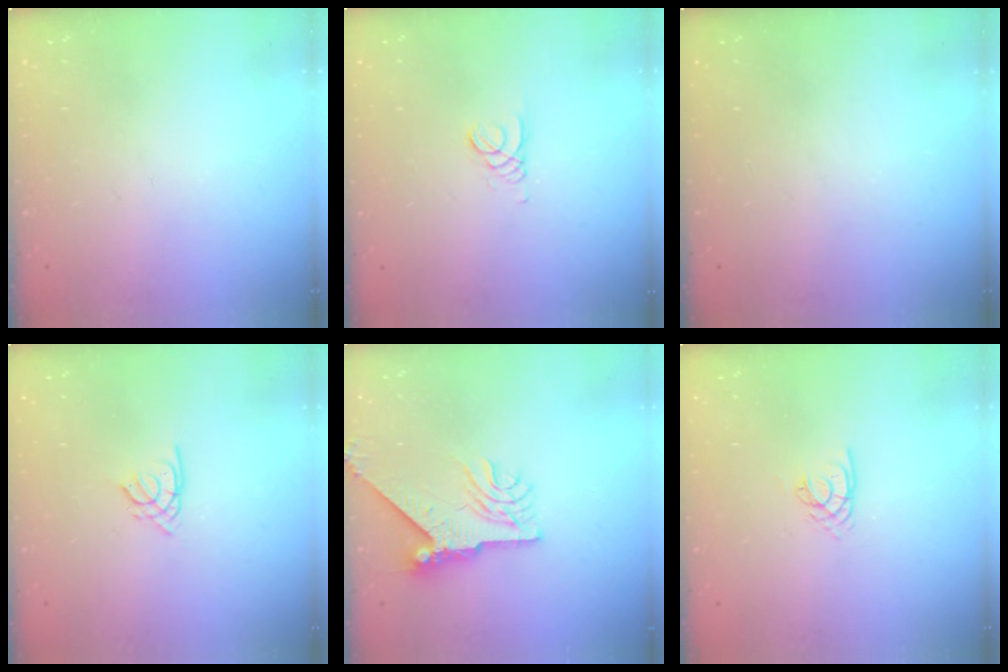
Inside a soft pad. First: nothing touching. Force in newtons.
{"total": 0.7, "press": 0.7, "slide": 0.1}
{"total": 0.0}
{"total": 1.4, "press": 1.4, "slide": 0.3}
{"total": 9.4, "press": 9.4, "slide": 1.2}
{"total": 2.2, "press": 2.2, "slide": 0.2}